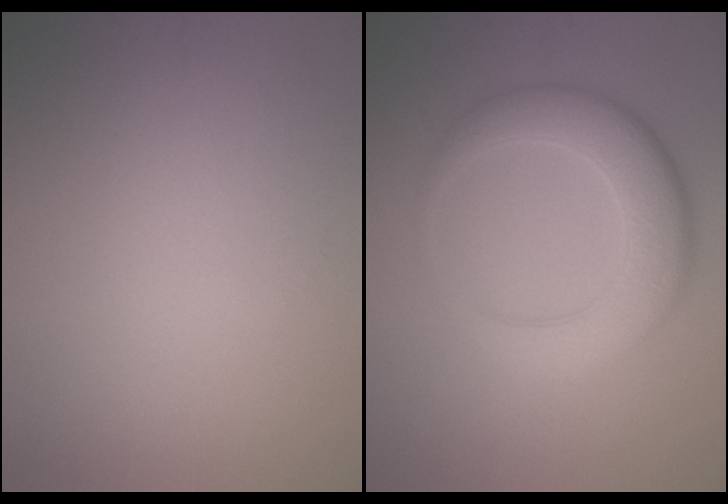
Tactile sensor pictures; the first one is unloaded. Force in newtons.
{"total": 6.5, "press": 6.5, "slide": 0.4}